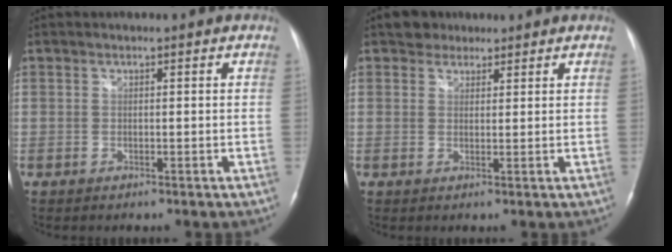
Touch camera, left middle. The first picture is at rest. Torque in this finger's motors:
{"motor_torque": [0.07, -0.04, -0.02, 0.00]}